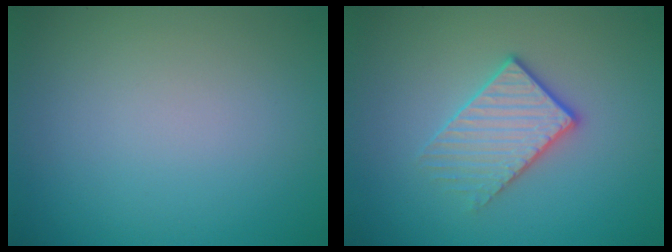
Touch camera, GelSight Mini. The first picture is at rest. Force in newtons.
{"total": 3.1, "press": 2.8, "slide": 1.4}